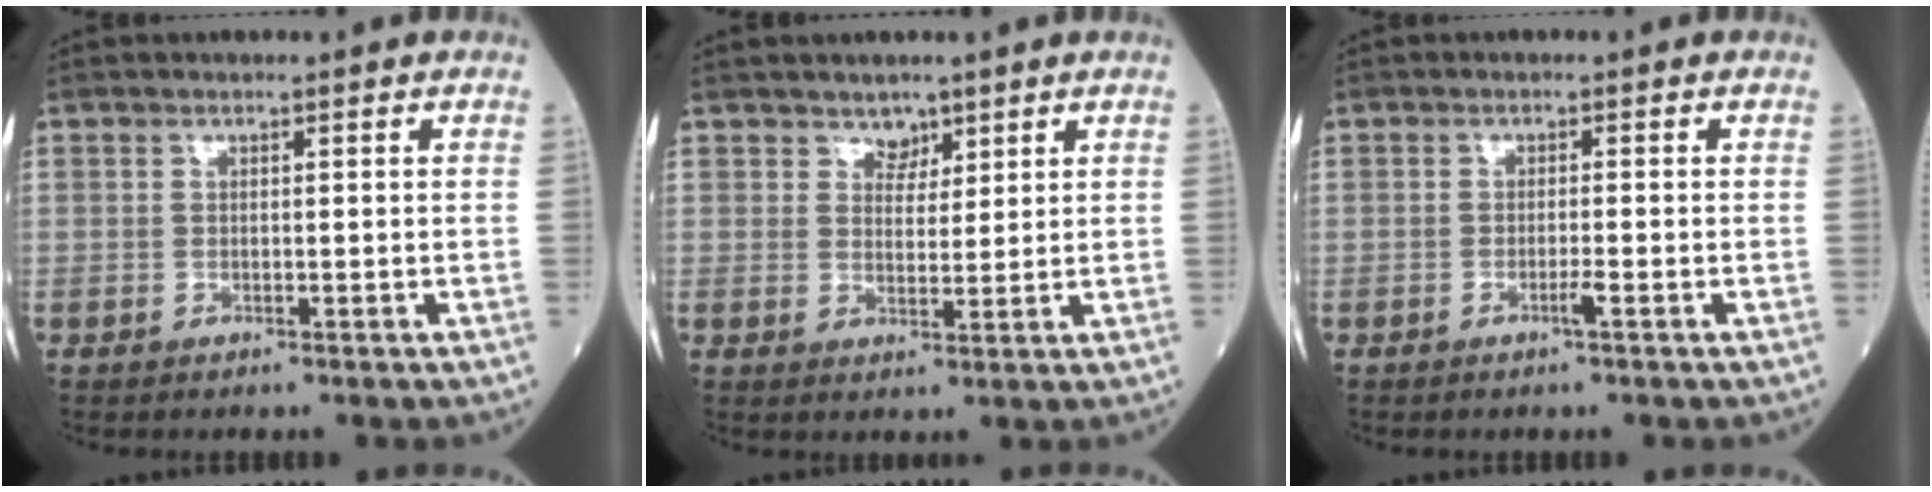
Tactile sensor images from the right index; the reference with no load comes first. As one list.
[{"total": 2.6, "force": [2.0, 1.6, 0.6], "torque": [-0.005, -0.002, 0.033]}, {"total": 1.4, "force": [-0.8, -0.2, 1.1], "torque": [-0.026, -0.002, -0.016]}]